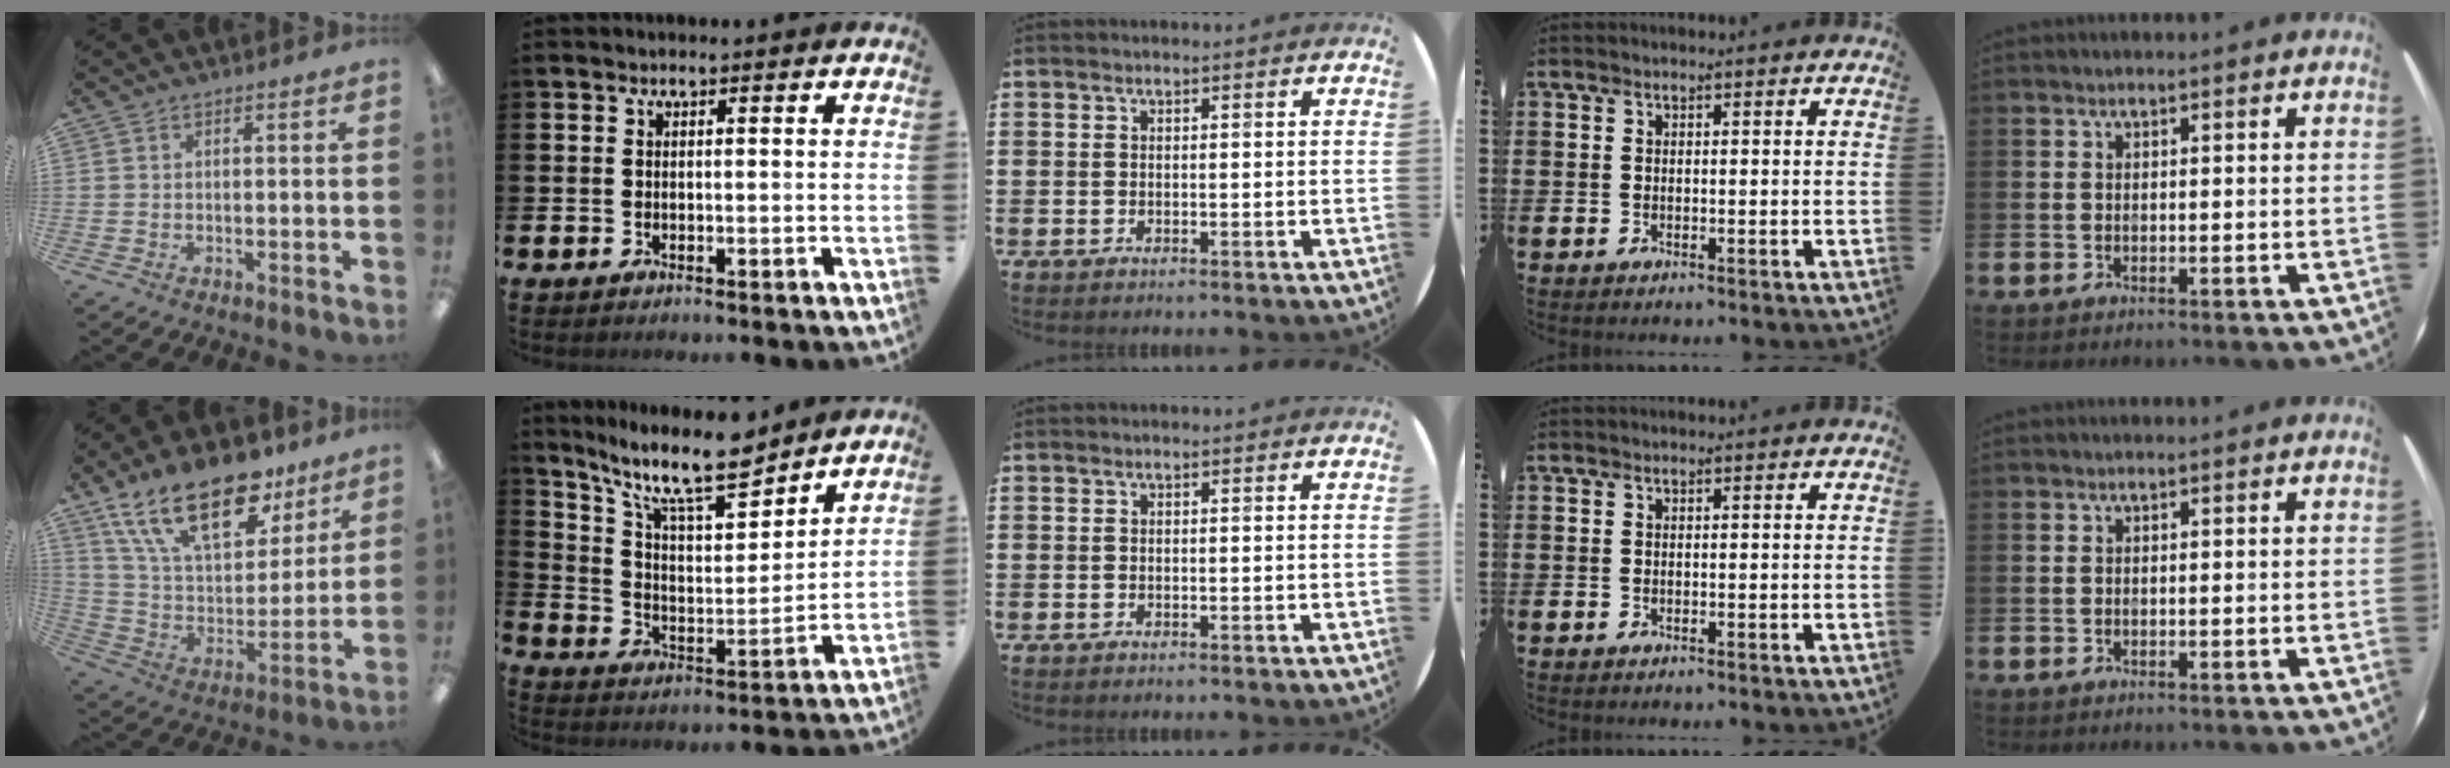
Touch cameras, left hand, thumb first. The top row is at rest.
{"thumb": {"total": 23.2, "force": [14.9, 11.0, 13.9], "torque": [-0.250, -0.073, 0.264]}, "index": {"total": 12.5, "force": [10.4, 3.2, 6.2], "torque": [-0.145, -0.055, 0.185]}}